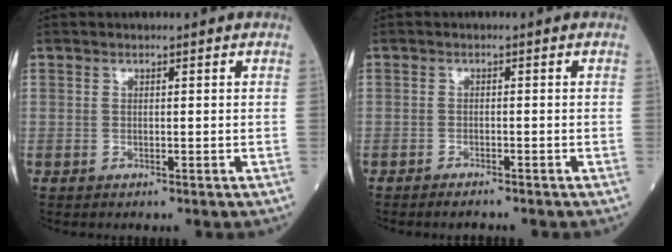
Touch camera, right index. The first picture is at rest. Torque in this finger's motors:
{"motor_torque": [-0.23, 0.02, 0.08, -0.01]}